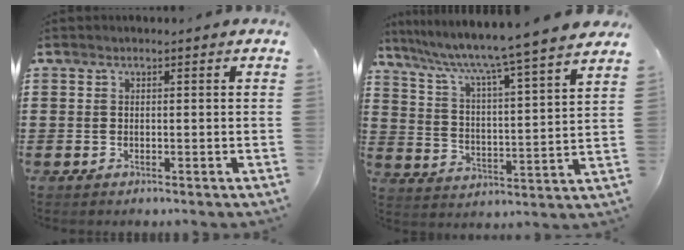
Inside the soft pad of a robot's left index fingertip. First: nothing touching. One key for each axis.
{"total": 6.5, "fx": 5.4, "fy": -1.3, "fz": 3.4, "tx": -0.090, "ty": -0.052, "tz": 0.078}